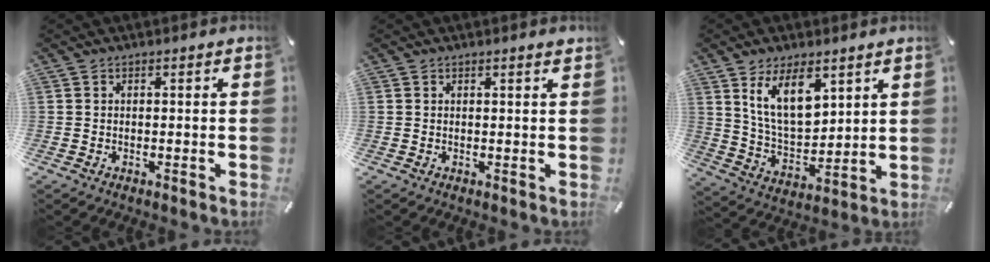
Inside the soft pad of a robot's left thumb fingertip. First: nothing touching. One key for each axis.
{"total": 0.8, "fx": 0.7, "fy": -0.1, "fz": 0.5, "tx": -0.009, "ty": -0.002, "tz": 0.012}
{"total": 13.6, "fx": 7.5, "fy": 7.2, "fz": 8.6, "tx": -0.170, "ty": -0.031, "tz": 0.136}